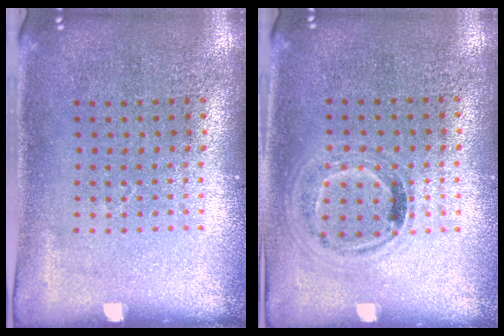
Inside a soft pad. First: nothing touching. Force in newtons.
{"total": 0.9, "press": 0.8, "slide": 0.4}